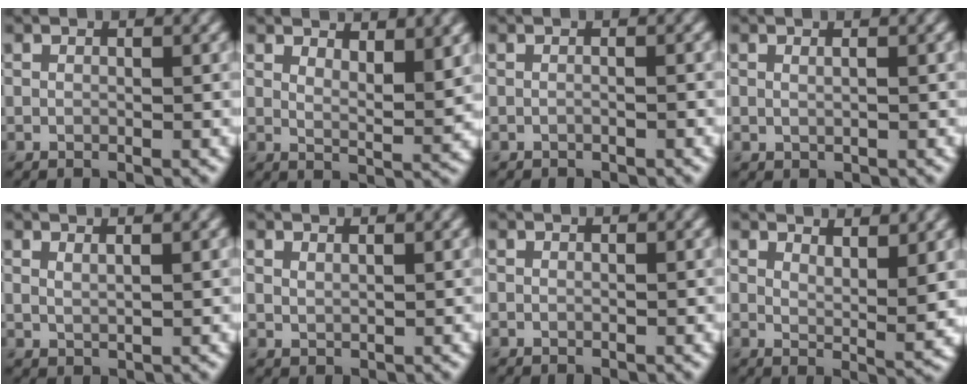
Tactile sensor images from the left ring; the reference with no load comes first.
{"total": 4.6, "force": [3.1, 1.2, 3.1], "torque": [-0.042, 0.000, 0.051]}
{"total": 0.7, "force": [-0.4, 0.2, 0.6], "torque": [-0.011, -0.006, -0.018]}
{"total": 1.2, "force": [0.5, 0.5, 0.9], "torque": [-0.004, -0.005, -0.001]}
{"total": 1.9, "force": [1.4, 0.7, 1.1], "torque": [-0.011, 0.005, 0.010]}
{"total": 1.2, "force": [1.1, 0.3, 0.4], "torque": [-0.012, -0.001, 0.018]}
{"total": 0.0}
{"total": 4.6, "force": [3.2, 1.1, 3.1], "torque": [-0.044, -0.004, 0.056]}